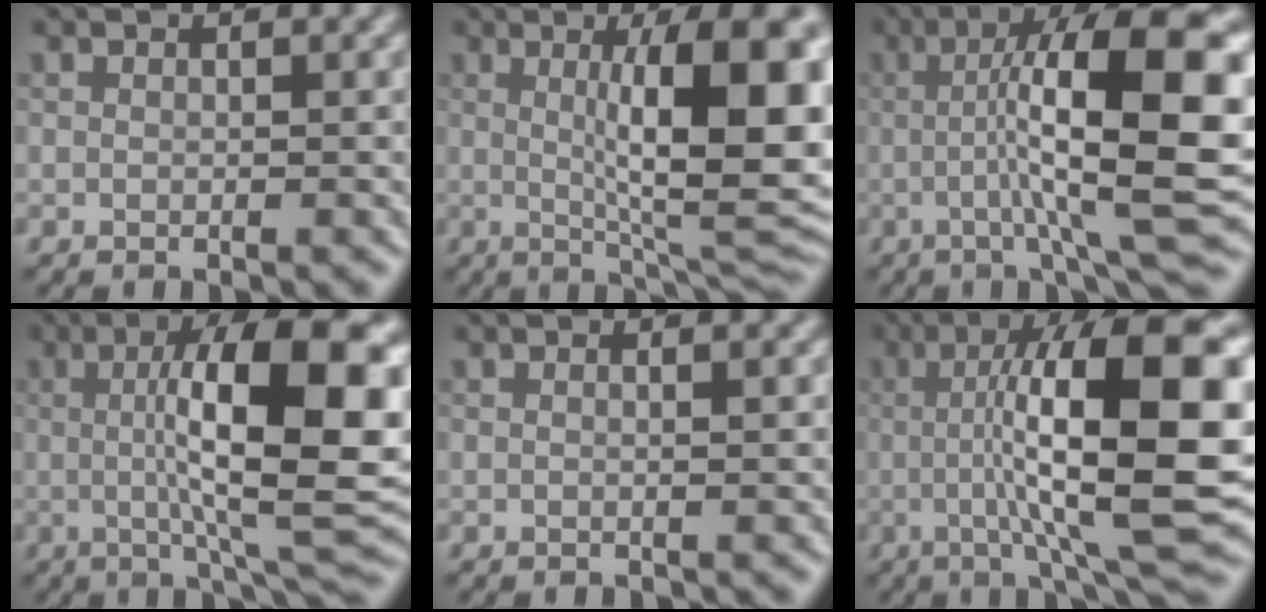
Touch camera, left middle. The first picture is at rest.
{"total": 12.0, "force": [1.6, 2.8, 11.6], "torque": [-0.153, -0.001, 0.031]}
{"total": 13.4, "force": [0.0, 2.4, 13.2], "torque": [-0.184, 0.026, -0.003]}
{"total": 14.3, "force": [1.2, 4.0, 13.7], "torque": [-0.186, 0.006, 0.014]}
{"total": 1.0, "force": [0.2, 0.3, 0.9], "torque": [-0.009, 0.003, -0.004]}
{"total": 14.6, "force": [0.3, 2.9, 14.3], "torque": [-0.205, 0.016, 0.003]}